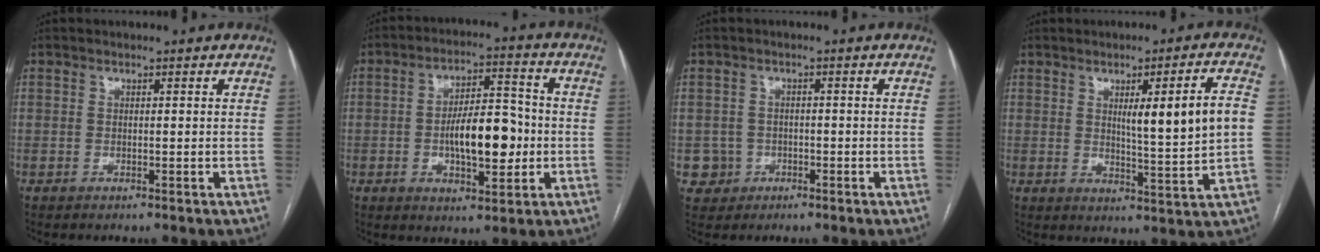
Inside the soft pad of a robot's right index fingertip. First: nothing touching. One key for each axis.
{"total": 10.7, "fx": -1.5, "fy": 4.0, "fz": 9.8, "tx": -0.167, "ty": 0.015, "tz": -0.021}
{"total": 3.3, "fx": -0.9, "fy": 3.1, "fz": -0.3, "tx": 0.014, "ty": 0.013, "tz": -0.014}
{"total": 9.5, "fx": 1.4, "fy": -0.2, "fz": 9.4, "tx": -0.145, "ty": -0.003, "tz": 0.025}